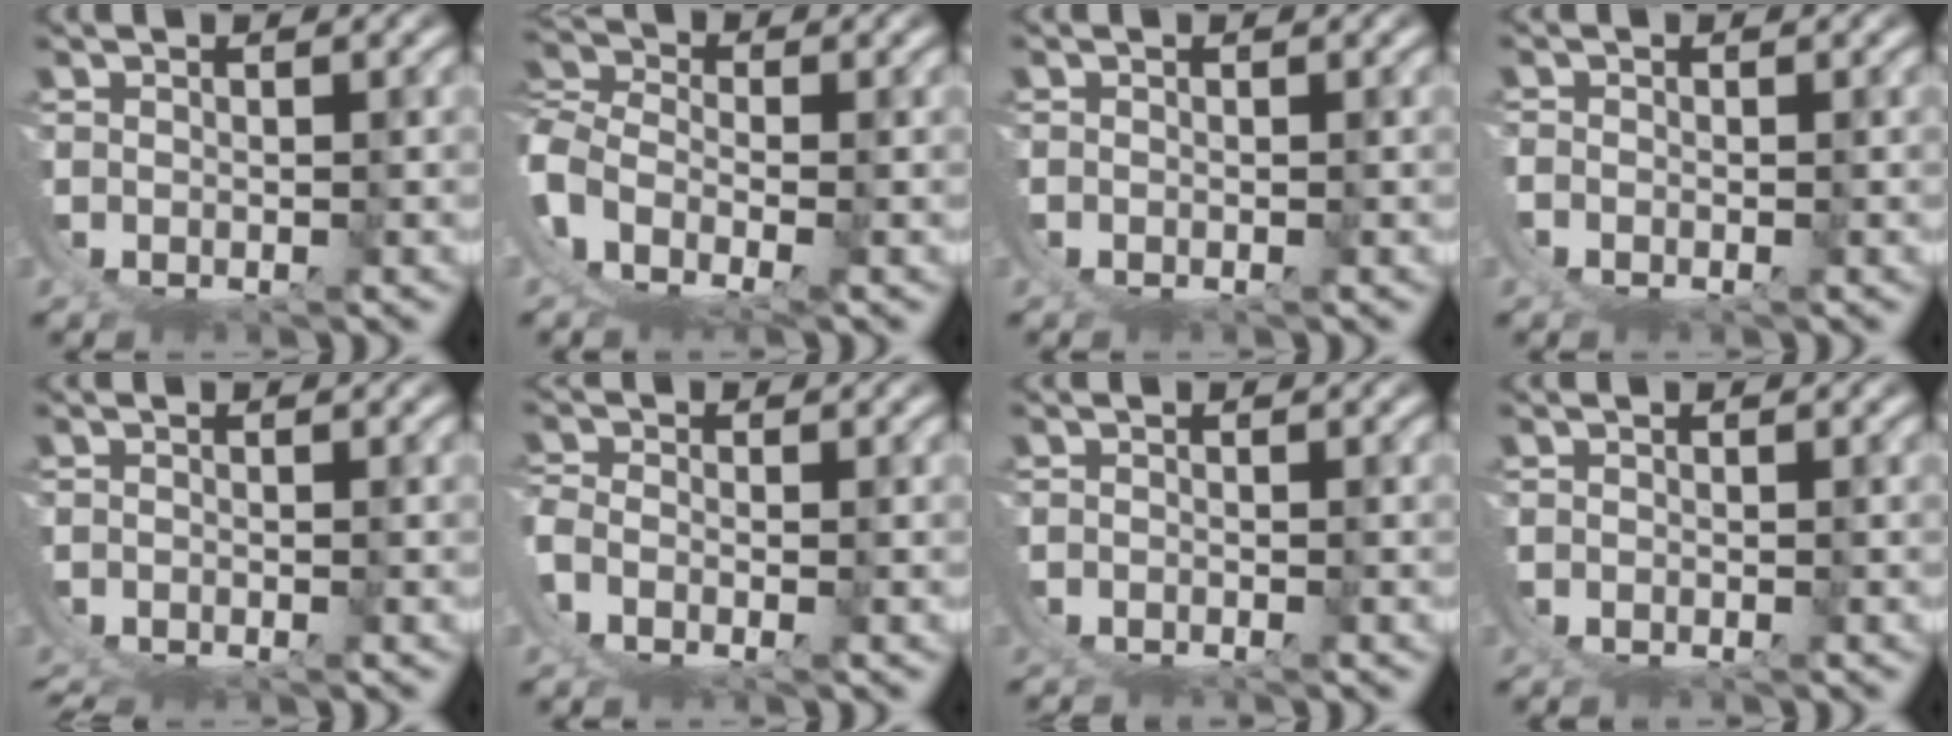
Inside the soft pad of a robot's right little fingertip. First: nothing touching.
{"total": 6.8, "force": [-2.0, 4.8, 4.5], "torque": [-0.115, -0.032, -0.029]}
{"total": 0.0}
{"total": 0.8, "force": [-0.5, -0.5, 0.3], "torque": [0.001, 0.000, -0.011]}
{"total": 3.8, "force": [-2.7, 2.5, 0.8], "torque": [-0.021, -0.016, -0.042]}
{"total": 1.7, "force": [-1.0, 0.3, 1.3], "torque": [-0.030, -0.011, -0.017]}
{"total": 1.9, "force": [-1.7, 0.9, 0.1], "torque": [-0.006, -0.006, -0.027]}
{"total": 0.8, "force": [-0.8, 0.0, -0.2], "torque": [0.002, -0.004, -0.011]}